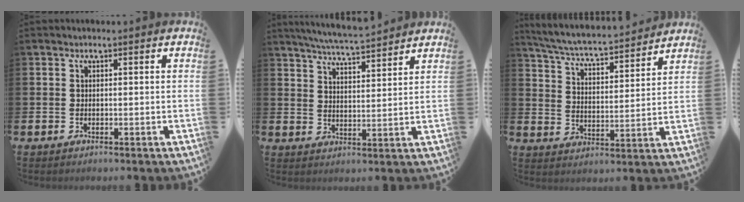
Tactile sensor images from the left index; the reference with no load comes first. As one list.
[{"total": 6.1, "force": [6.0, 0.0, 1.3], "torque": [-0.045, -0.031, 0.108]}, {"total": 5.9, "force": [5.6, 0.3, 1.6], "torque": [-0.058, -0.045, 0.092]}]